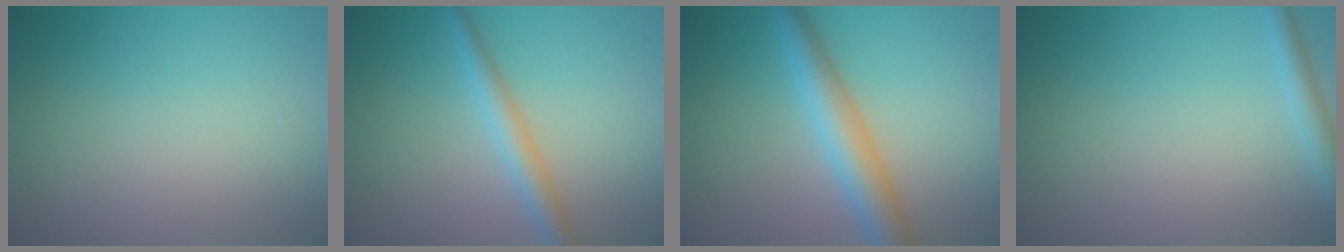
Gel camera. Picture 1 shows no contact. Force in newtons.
{"total": 2.5, "press": 2.5, "slide": 0.1}
{"total": 4.4, "press": 4.4, "slide": 0.1}
{"total": 1.8, "press": 1.8, "slide": 0.1}